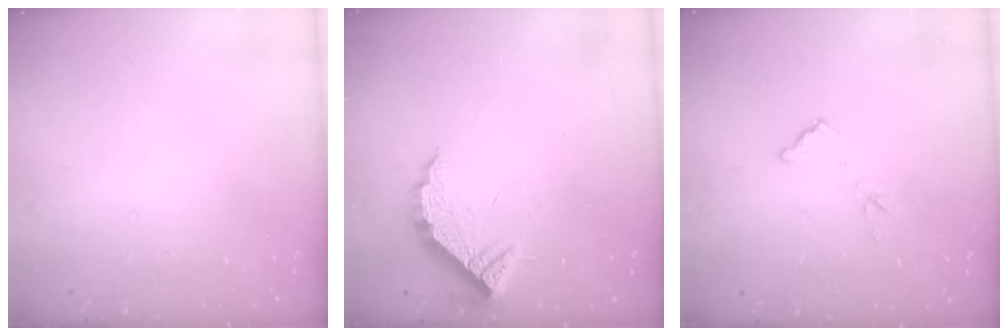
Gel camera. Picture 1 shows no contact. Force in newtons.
{"total": 9.6, "press": 9.6, "slide": 0.4}
{"total": 7.5, "press": 7.5, "slide": 0.5}